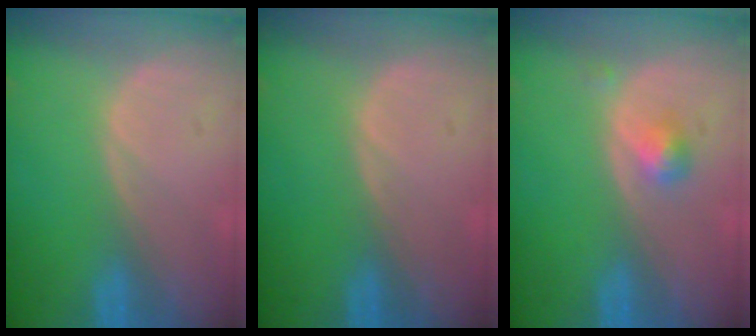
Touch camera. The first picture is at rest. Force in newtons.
{"total": 0.0}
{"total": 2.2, "press": 2.2, "slide": 0.2}